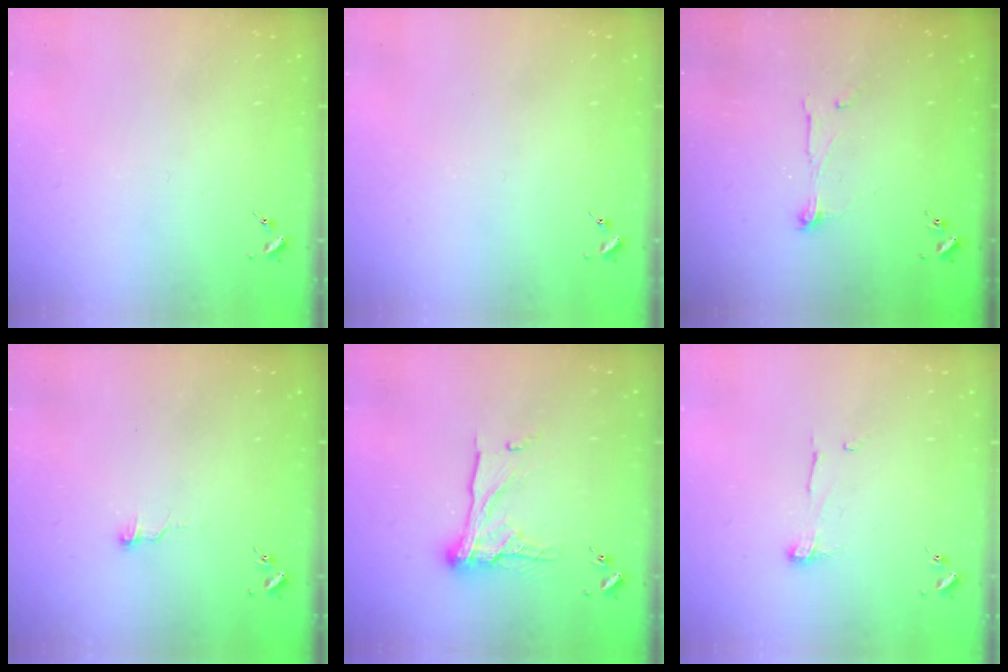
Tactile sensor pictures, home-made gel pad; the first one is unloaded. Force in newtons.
{"total": 0.0}
{"total": 5.8, "press": 5.8, "slide": 0.5}
{"total": 4.0, "press": 4.0, "slide": 0.3}
{"total": 13.4, "press": 13.4, "slide": 1.1}
{"total": 5.4, "press": 5.4, "slide": 0.2}